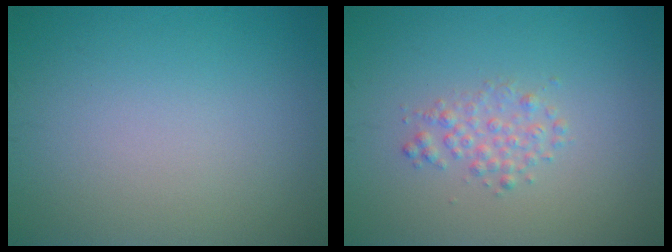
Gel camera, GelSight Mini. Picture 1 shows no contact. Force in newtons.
{"total": 1.7, "press": 1.7, "slide": 0.0}